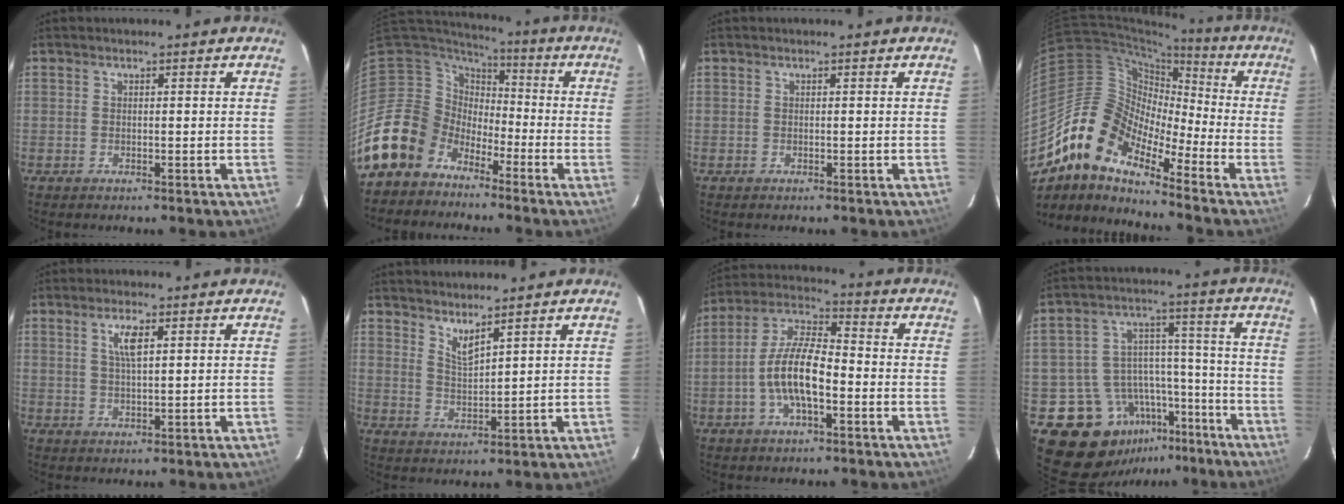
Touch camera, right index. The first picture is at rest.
{"total": 11.0, "force": [-7.1, 8.2, 1.4], "torque": [-0.047, 0.027, -0.135]}
{"total": 0.0}
{"total": 14.0, "force": [-10.3, 5.9, 7.5], "torque": [-0.120, 0.011, -0.217]}
{"total": 3.8, "force": [1.6, 1.1, 3.3], "torque": [-0.063, 0.002, 0.030]}
{"total": 4.0, "force": [3.4, 0.3, 2.0], "torque": [-0.037, -0.009, 0.060]}
{"total": 11.3, "force": [-3.2, 3.9, 10.1], "torque": [-0.208, 0.009, -0.064]}
{"total": 16.8, "force": [-12.0, 10.9, 4.6], "torque": [-0.104, 0.058, -0.164]}